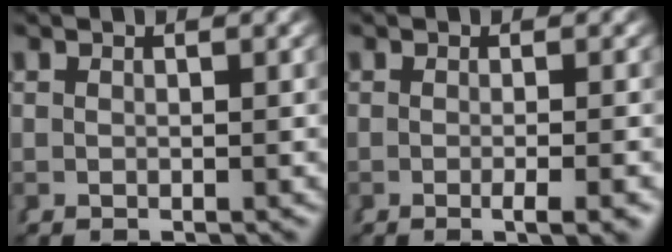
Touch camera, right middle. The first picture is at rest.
{"total": 2.2, "force": [-1.3, -0.1, 1.8], "torque": [-0.026, 0.000, -0.021]}